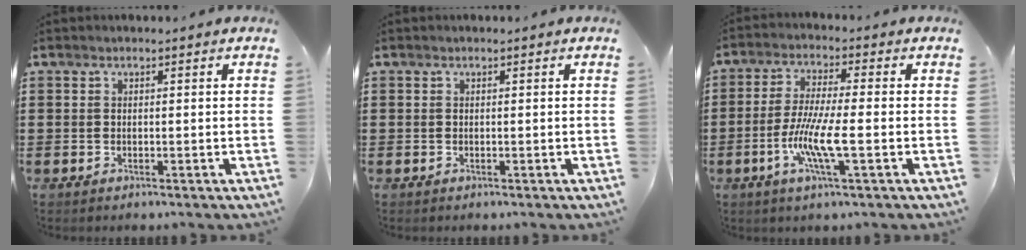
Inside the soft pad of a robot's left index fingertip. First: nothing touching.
{"total": 0.0}
{"total": 8.2, "force": [-2.7, 0.9, 7.7], "torque": [-0.162, -0.013, -0.058]}